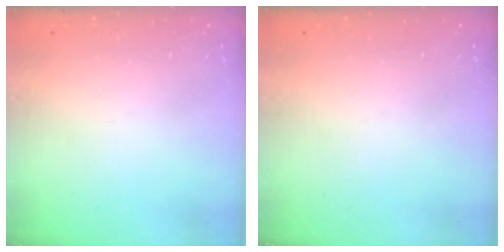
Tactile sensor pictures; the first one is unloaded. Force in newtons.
{"total": 0.0}